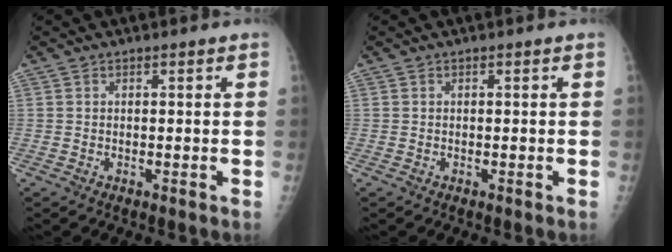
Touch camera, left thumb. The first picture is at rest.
{"total": 0.0}